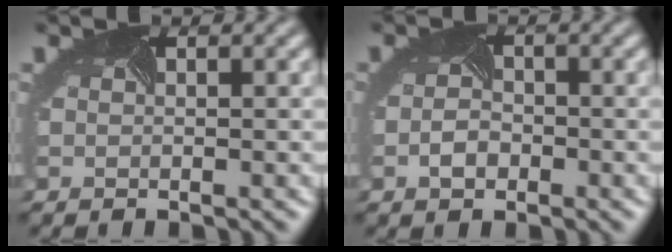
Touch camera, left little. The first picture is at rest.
{"total": 1.7, "force": [-1.3, 0.9, 0.7], "torque": [-0.025, -0.003, -0.019]}